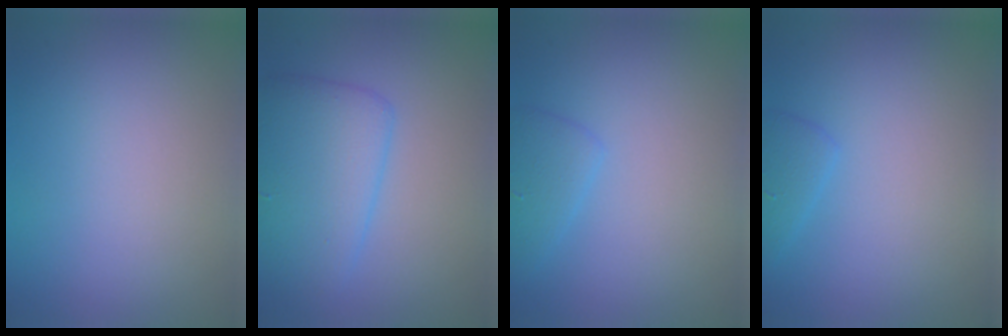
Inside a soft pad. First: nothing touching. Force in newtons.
{"total": 5.1, "press": 5.1, "slide": 0.2}
{"total": 1.9, "press": 1.9, "slide": 0.0}
{"total": 1.4, "press": 1.4, "slide": 0.1}